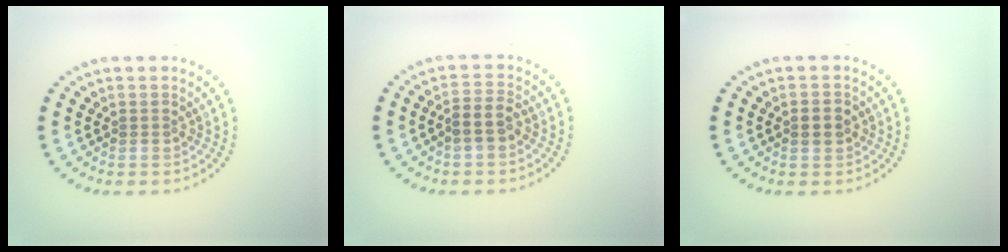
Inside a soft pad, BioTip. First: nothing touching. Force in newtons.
{"total": 2.2, "press": 2.0, "slide": 0.9}
{"total": 1.6, "press": 1.6, "slide": 0.1}